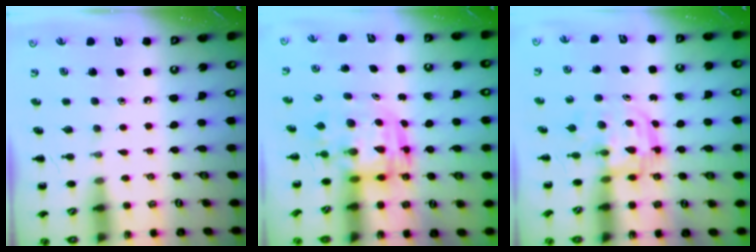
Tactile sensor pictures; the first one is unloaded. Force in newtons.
{"total": 3.6, "press": 3.5, "slide": 0.7}
{"total": 3.1, "press": 3.1, "slide": 0.4}